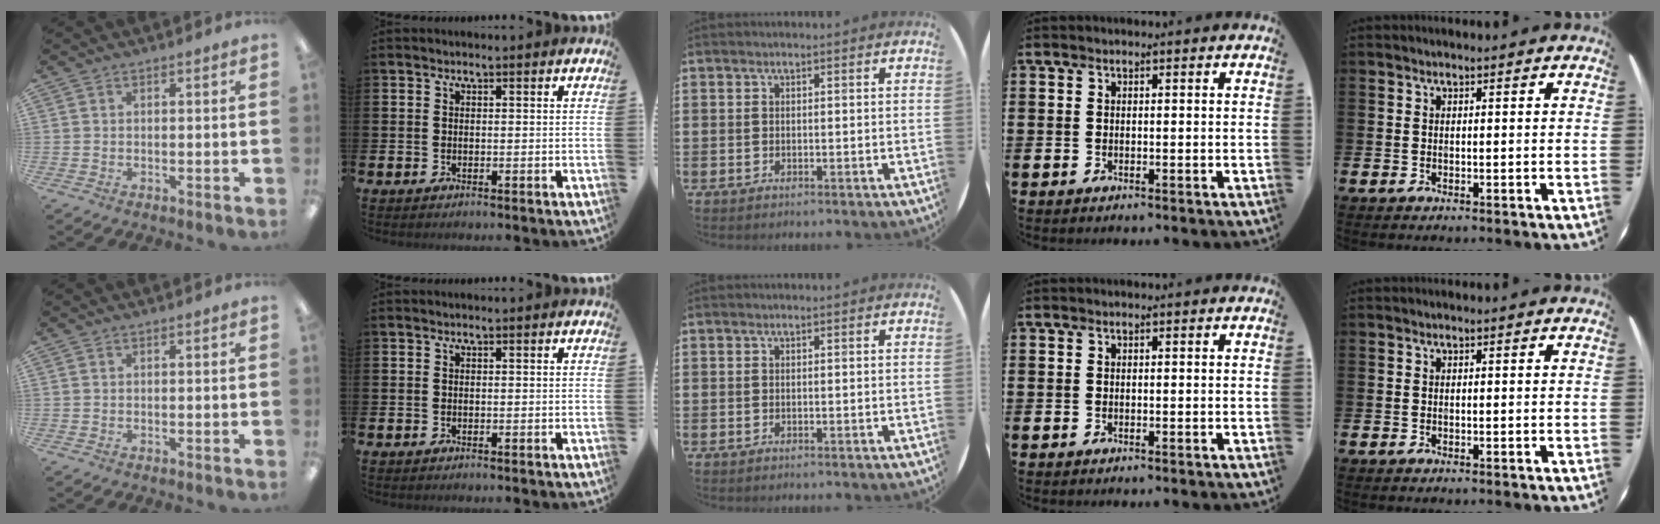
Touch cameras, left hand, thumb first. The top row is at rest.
{}